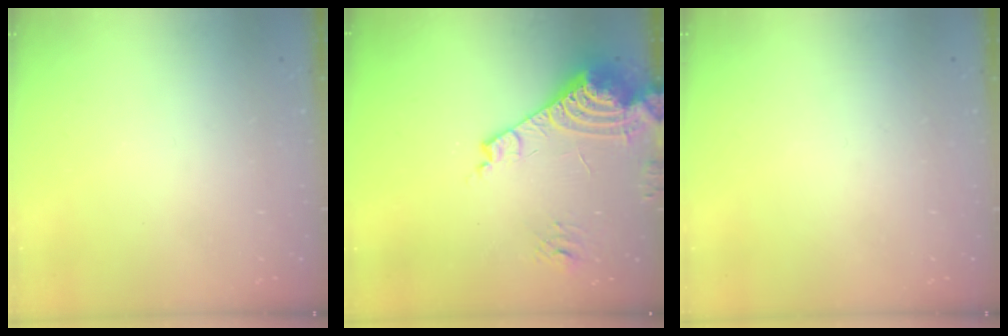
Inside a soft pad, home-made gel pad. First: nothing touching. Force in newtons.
{"total": 15.2, "press": 15.0, "slide": 2.1}
{"total": 0.0}